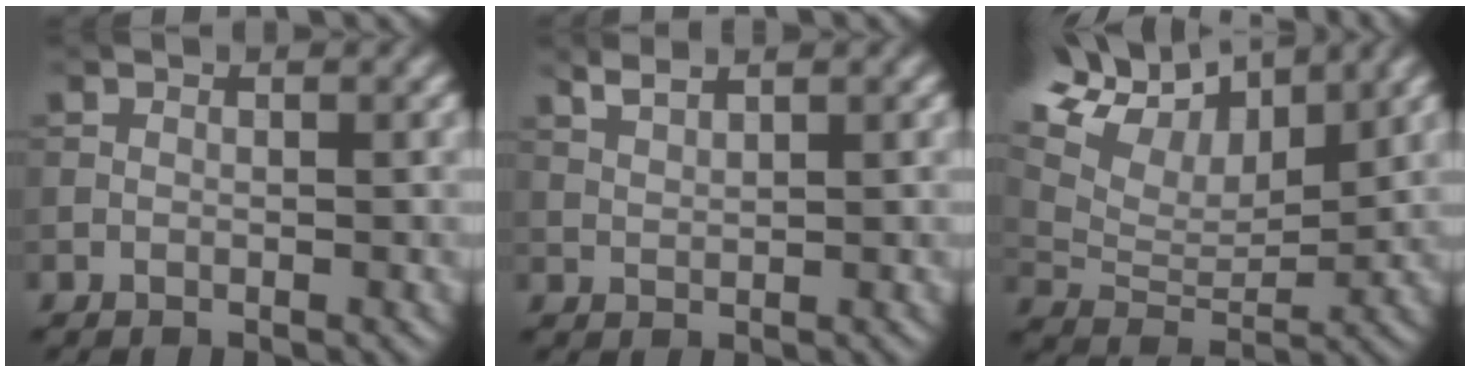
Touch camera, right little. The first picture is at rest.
{"total": 1.7, "force": [1.4, 0.3, 0.9], "torque": [-0.016, 0.002, 0.028]}
{"total": 12.9, "force": [8.5, 6.0, 7.6], "torque": [-0.171, 0.043, 0.129]}